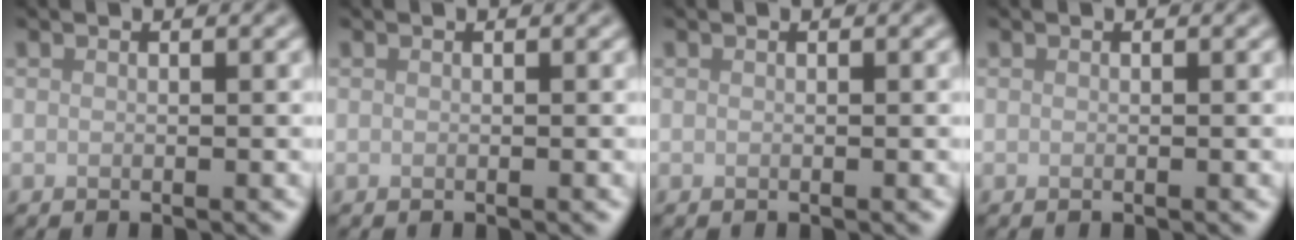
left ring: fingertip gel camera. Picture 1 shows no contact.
{"total": 0.0}
{"total": 0.0}
{"total": 0.0}